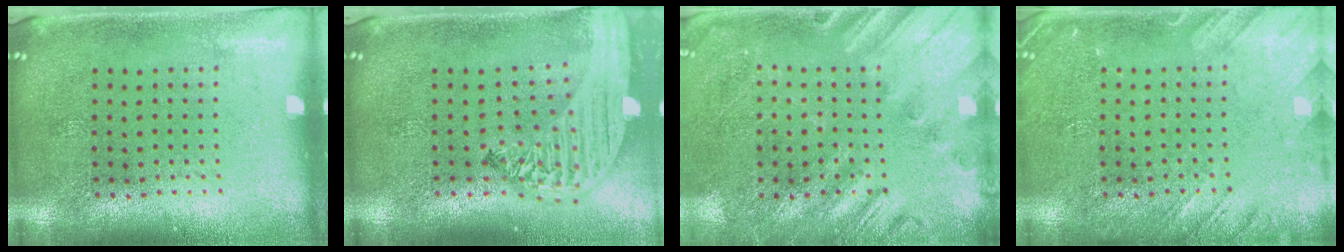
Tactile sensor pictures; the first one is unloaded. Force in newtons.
{"total": 2.8, "press": 2.3, "slide": 1.7}
{"total": 2.2, "press": 2.1, "slide": 0.8}
{"total": 2.3, "press": 2.3, "slide": 0.3}